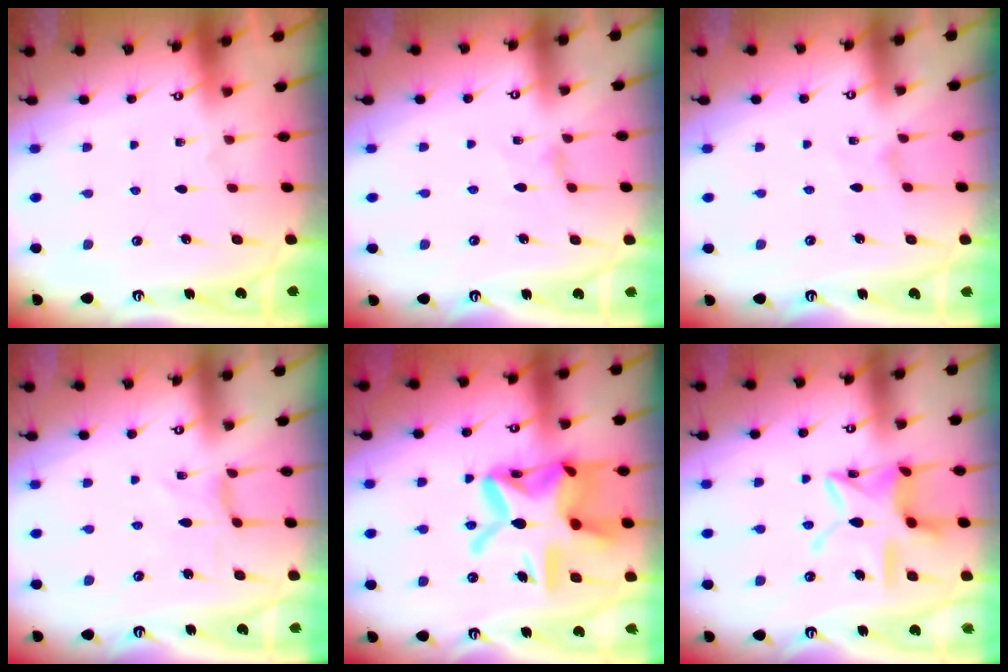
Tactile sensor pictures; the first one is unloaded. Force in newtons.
{"total": 0.7, "press": 0.6, "slide": 0.3}
{"total": 0.0}
{"total": 0.7, "press": 0.6, "slide": 0.1}
{"total": 23.5, "press": 23.4, "slide": 2.1}
{"total": 14.9, "press": 14.9, "slide": 1.3}